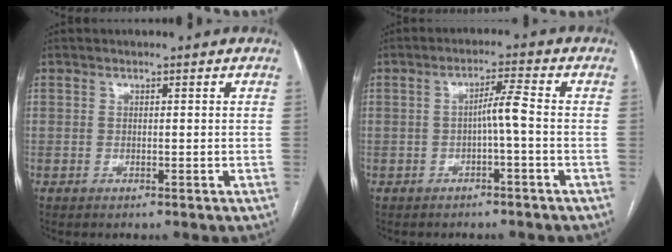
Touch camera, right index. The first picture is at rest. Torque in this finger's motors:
{"motor_torque": [0.56, 0.06, 0.26, 0.06]}